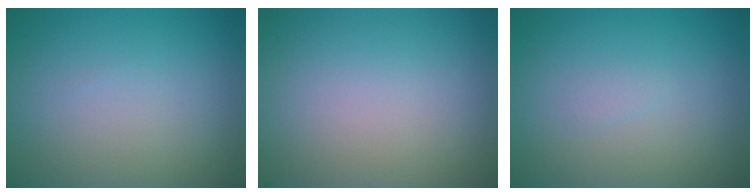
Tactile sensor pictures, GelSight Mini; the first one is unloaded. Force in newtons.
{"total": 0.0}
{"total": 0.5, "press": 0.5, "slide": 0.1}